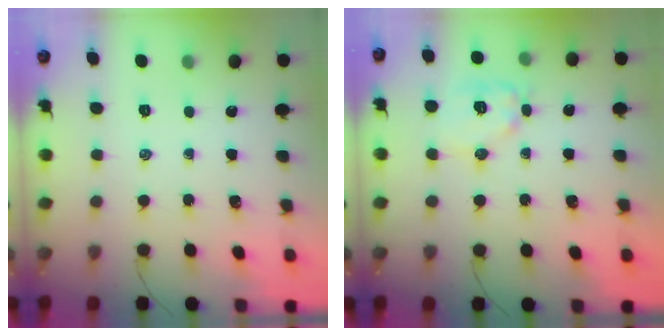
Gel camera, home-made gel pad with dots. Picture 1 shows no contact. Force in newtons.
{"total": 10.6, "press": 10.5, "slide": 0.4}